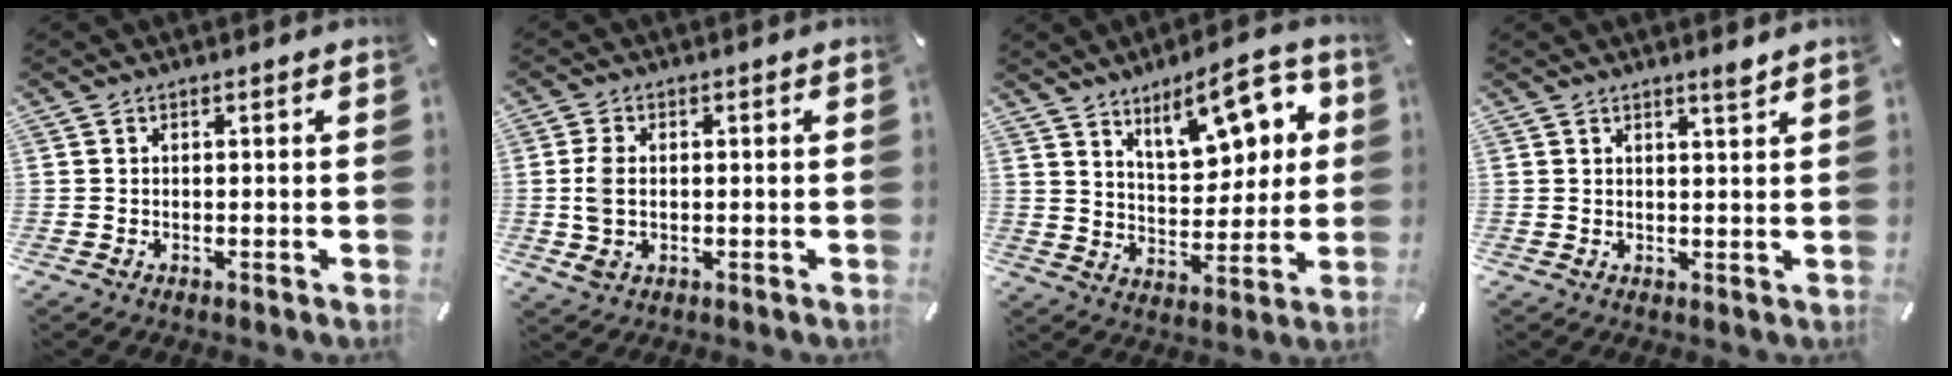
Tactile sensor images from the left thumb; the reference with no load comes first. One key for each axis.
{"total": 5.9, "fx": -0.1, "fy": 4.0, "fz": 4.4, "tx": -0.107, "ty": 0.001, "tz": -0.005}
{"total": 14.1, "fx": 8.7, "fy": 6.4, "fz": 9.1, "tx": -0.119, "ty": -0.044, "tz": 0.147}
{"total": 2.3, "fx": 2.0, "fy": 0.0, "fz": 1.2, "tx": -0.019, "ty": -0.011, "tz": 0.034}